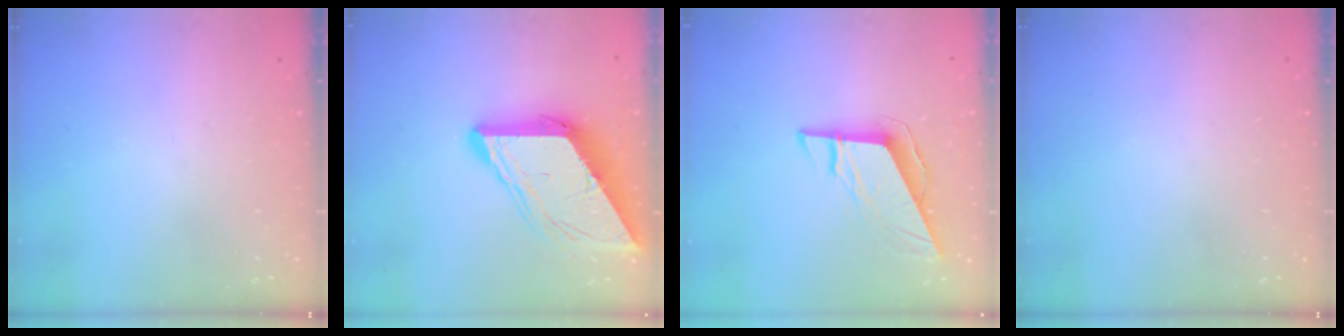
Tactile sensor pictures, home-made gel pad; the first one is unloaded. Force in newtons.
{"total": 12.0, "press": 11.9, "slide": 1.2}
{"total": 9.6, "press": 9.5, "slide": 1.0}
{"total": 0.0}